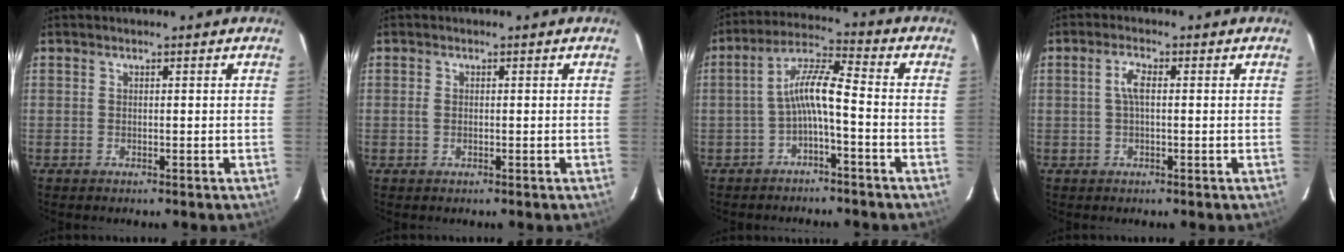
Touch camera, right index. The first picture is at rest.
{"total": 0.9, "force": [-0.1, 0.7, 0.7], "torque": [-0.015, -0.002, -0.002]}
{"total": 6.9, "force": [-2.5, 0.9, 6.4], "torque": [-0.144, 0.019, -0.045]}
{"total": 2.8, "force": [0.2, 0.9, 2.6], "torque": [-0.055, 0.007, 0.003]}